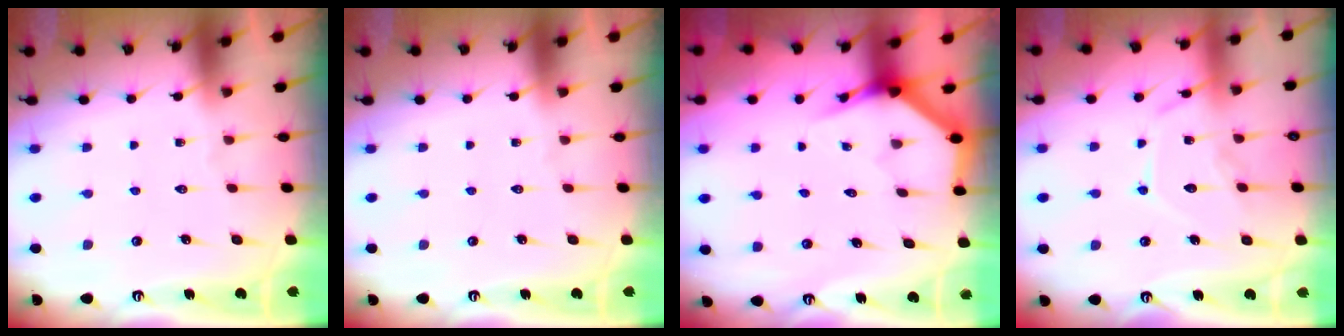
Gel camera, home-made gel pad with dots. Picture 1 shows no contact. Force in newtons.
{"total": 0.0}
{"total": 4.0, "press": 4.0, "slide": 0.2}
{"total": 12.3, "press": 12.3, "slide": 1.0}